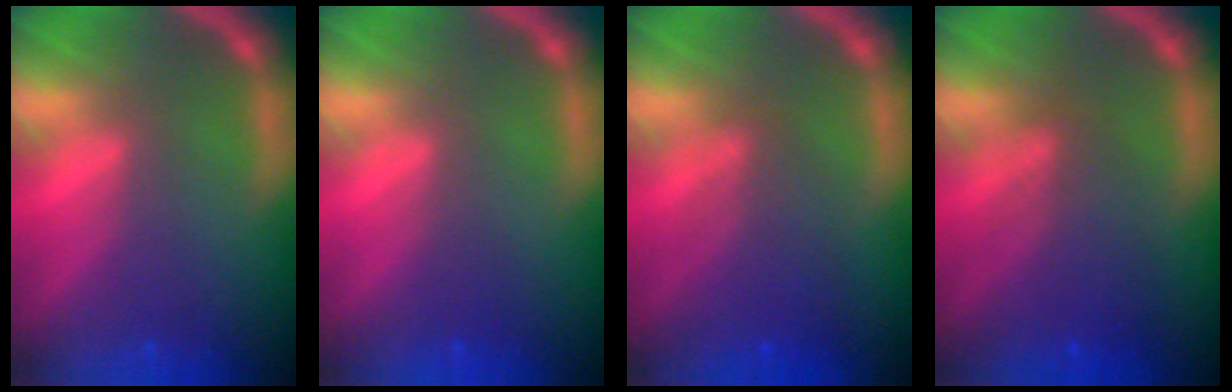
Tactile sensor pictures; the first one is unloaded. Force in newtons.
{"total": 1.0}
{"total": 4.0}
{"total": 4.5}